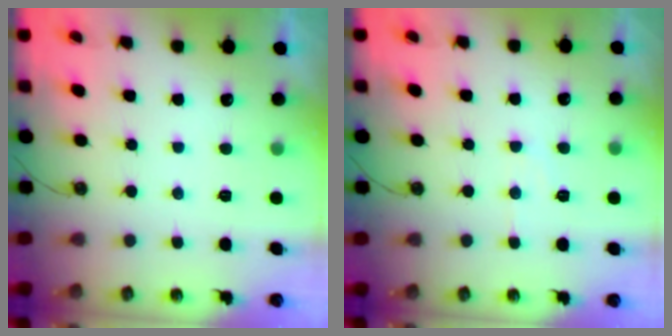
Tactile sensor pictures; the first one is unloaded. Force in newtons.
{"total": 6.2, "press": 6.1, "slide": 1.0}